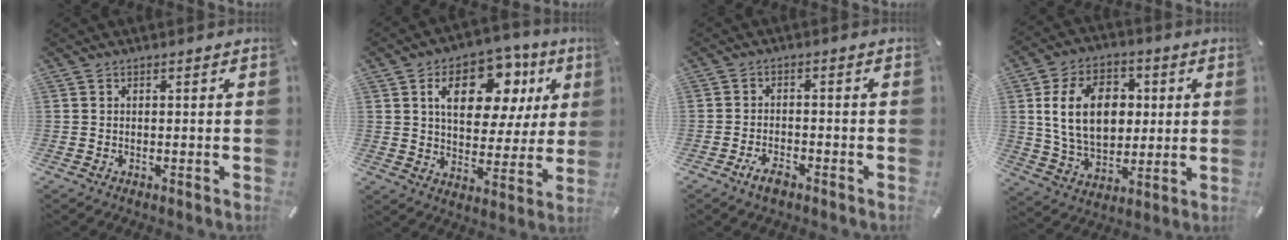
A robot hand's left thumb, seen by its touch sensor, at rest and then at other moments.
{"total": 17.4, "force": [7.4, 10.5, 11.7], "torque": [-0.169, -0.020, 0.123]}
{"total": 3.6, "force": [-2.4, 1.8, 2.1], "torque": [-0.047, 0.006, -0.047]}
{"total": 16.1, "force": [2.3, 11.6, 10.9], "torque": [-0.216, 0.012, 0.039]}